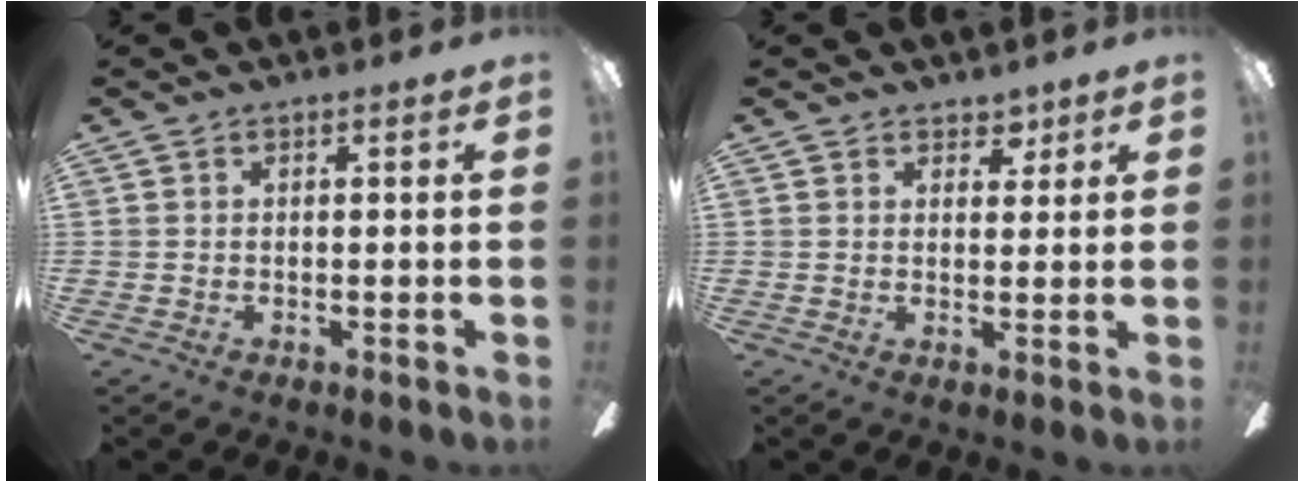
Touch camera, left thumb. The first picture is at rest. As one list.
[{"total": 3.7, "force": [2.6, 2.2, 1.4], "torque": [-0.009, -0.010, 0.044]}]